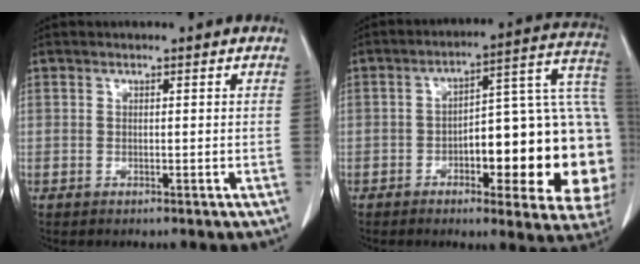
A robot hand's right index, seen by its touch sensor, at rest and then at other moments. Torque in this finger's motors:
{"motor_torque": [0.77, -0.07, 0.73, 0.08]}